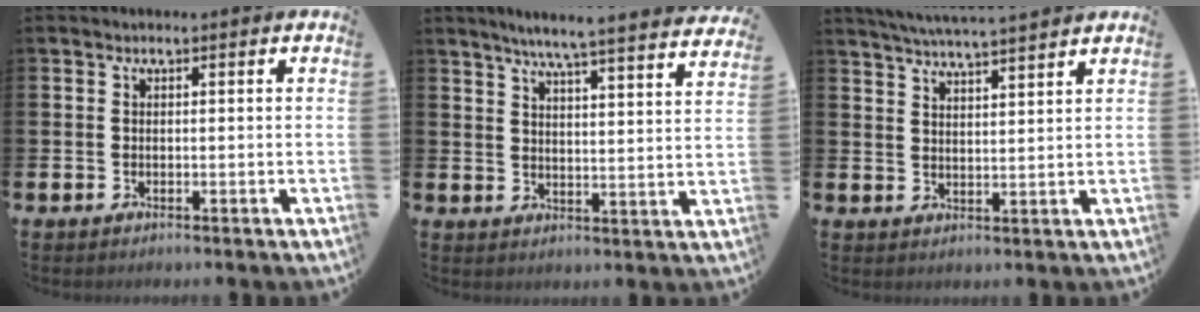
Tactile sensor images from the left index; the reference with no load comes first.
{"total": 6.0, "force": [5.6, -0.5, 2.1], "torque": [-0.054, -0.041, 0.093]}
{"total": 5.2, "force": [5.1, -0.4, 1.0], "torque": [-0.038, -0.025, 0.092]}